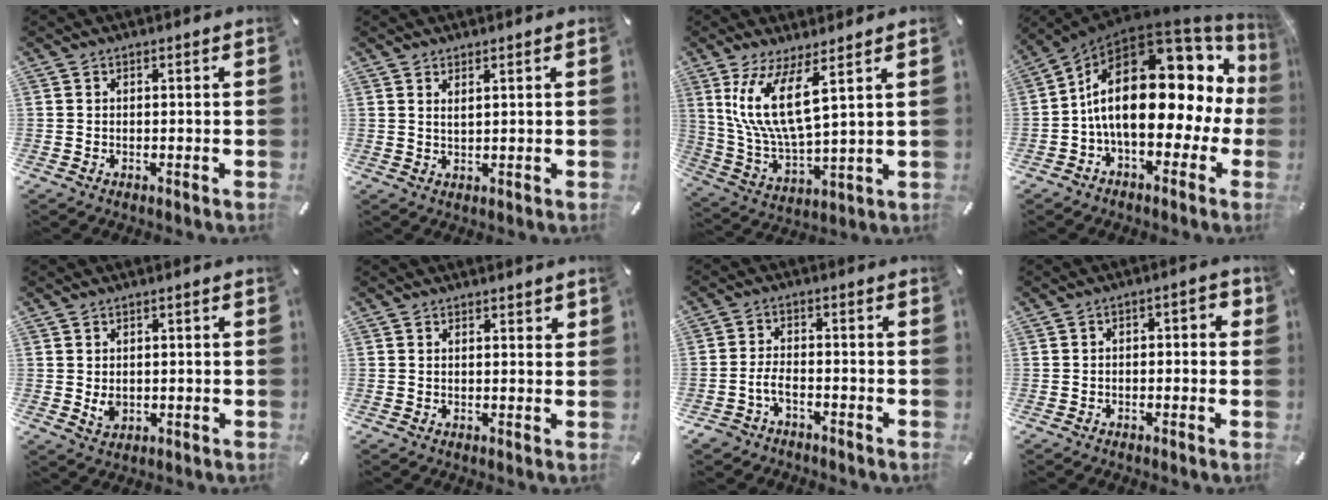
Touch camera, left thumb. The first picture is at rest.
{"total": 1.6, "force": [1.2, 0.2, 1.1], "torque": [-0.023, -0.001, 0.022]}
{"total": 12.9, "force": [6.2, 3.8, 10.6], "torque": [-0.244, -0.024, 0.112]}
{"total": 22.4, "force": [3.5, 12.3, 18.3], "torque": [-0.308, -0.036, 0.058]}
{"total": 2.7, "force": [0.0, 2.3, 1.4], "torque": [-0.026, -0.003, -0.001]}
{"total": 1.4, "force": [1.1, 0.5, 0.7], "torque": [-0.007, -0.004, 0.019]}
{"total": 4.3, "force": [-2.6, 2.5, 2.4], "torque": [-0.061, 0.010, -0.053]}
{"total": 2.8, "force": [-1.6, 1.4, 1.8], "torque": [-0.032, 0.015, -0.031]}